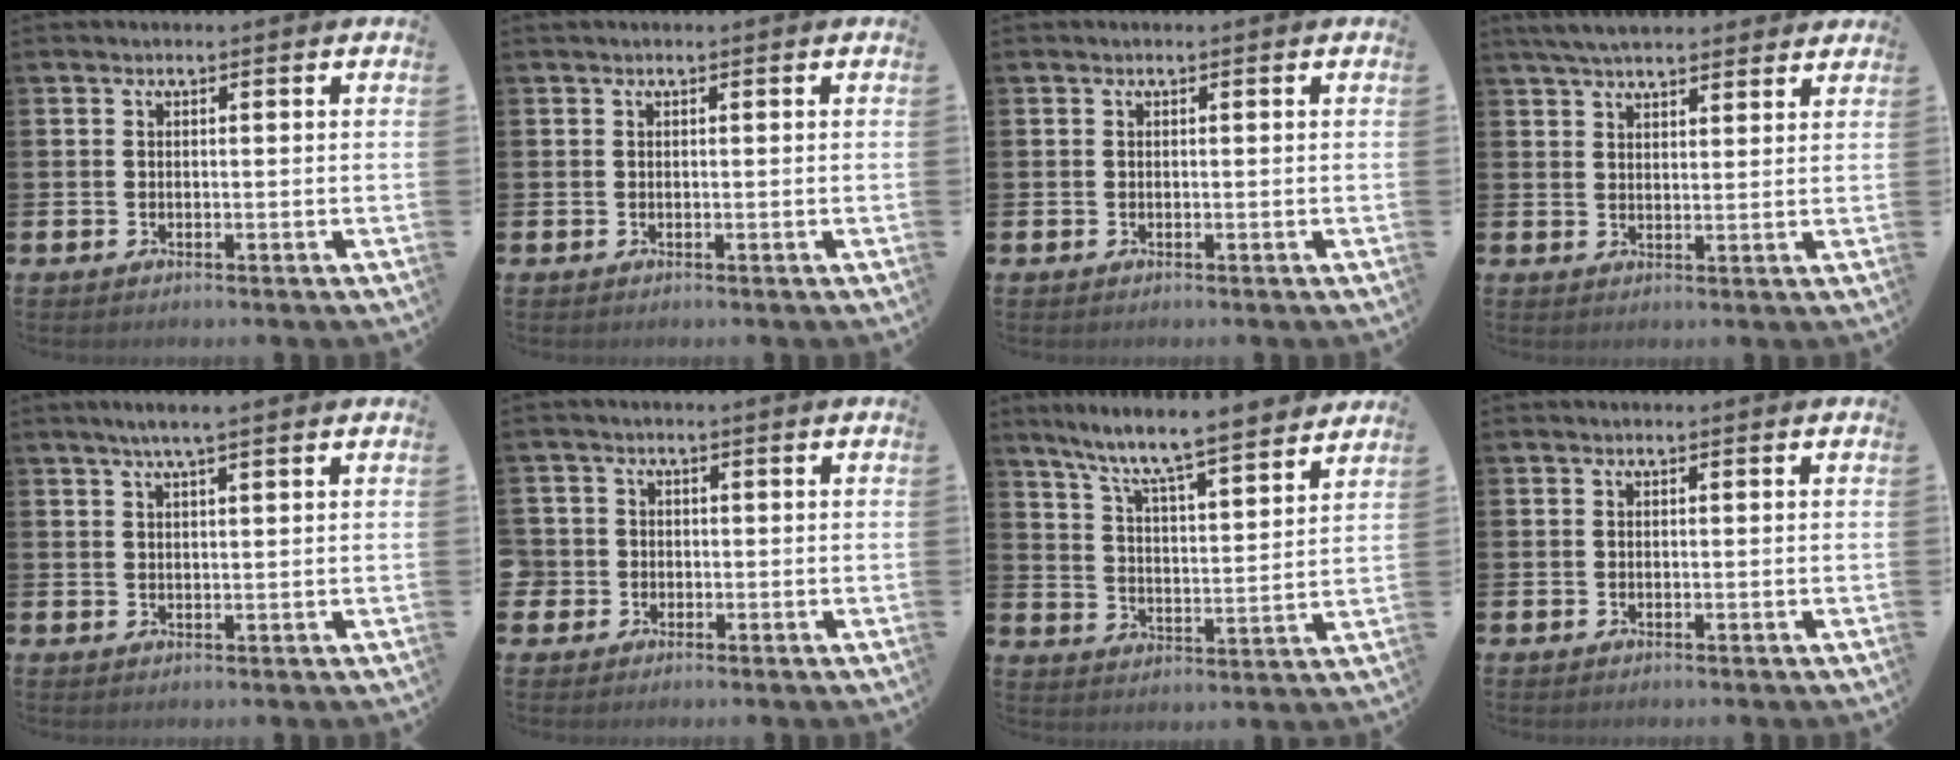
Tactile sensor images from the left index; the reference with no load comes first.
{"total": 0.0}
{"total": 0.0}
{"total": 5.0, "force": [4.6, 1.1, 1.4], "torque": [-0.038, -0.011, 0.086]}
{"total": 3.0, "force": [2.4, 0.1, 1.9], "torque": [-0.038, 0.001, 0.041]}
{"total": 2.4, "force": [-0.3, 2.4, 0.1], "torque": [-0.008, 0.007, -0.012]}
{"total": 8.2, "force": [7.8, -0.1, 2.7], "torque": [-0.087, -0.060, 0.133]}
{"total": 0.0}